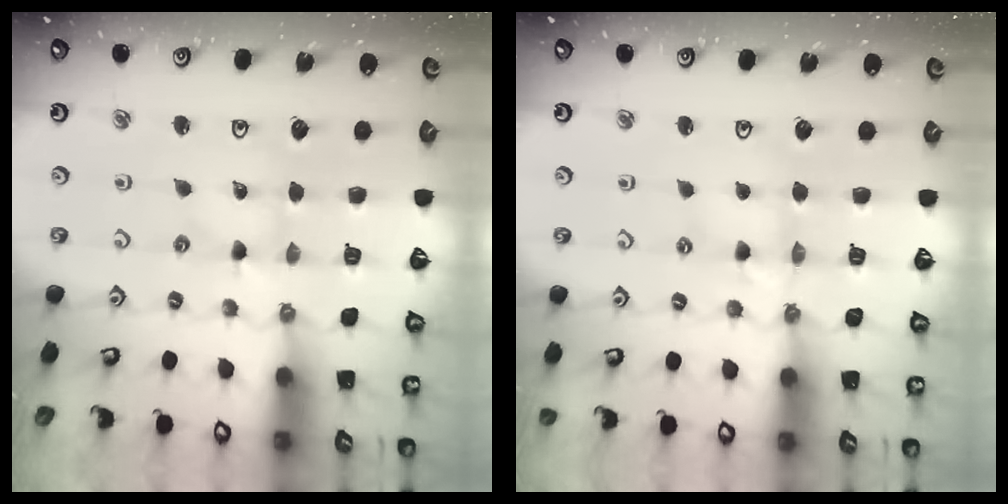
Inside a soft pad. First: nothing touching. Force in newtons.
{"total": 2.4, "press": 2.4, "slide": 0.3}